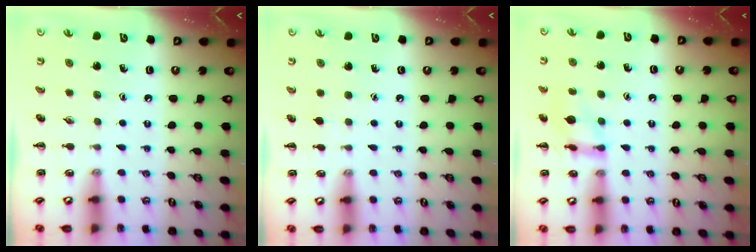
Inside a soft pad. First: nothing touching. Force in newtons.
{"total": 2.6, "press": 2.3, "slide": 1.1}
{"total": 11.4, "press": 11.4, "slide": 0.9}